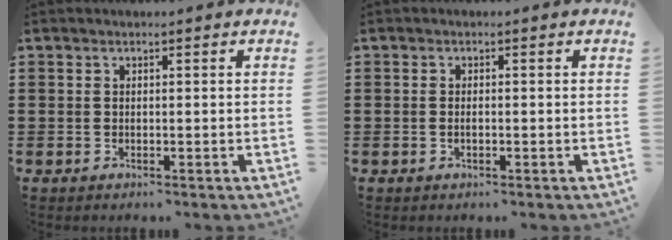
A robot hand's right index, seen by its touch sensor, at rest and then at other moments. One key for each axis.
{"total": 0.9, "fx": -0.2, "fy": 0.1, "fz": 0.9, "tx": -0.019, "ty": -0.008, "tz": -0.002}